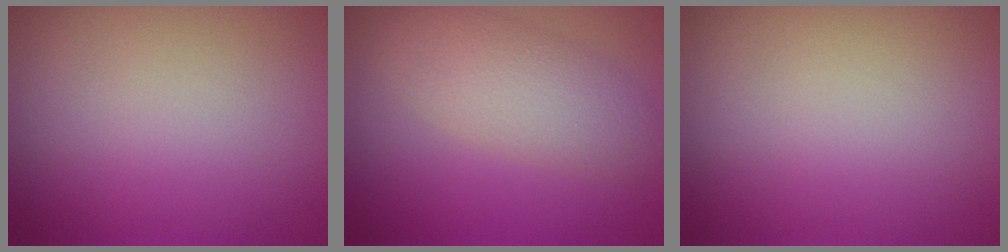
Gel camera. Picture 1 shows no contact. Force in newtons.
{"total": 4.1, "press": 4.1, "slide": 0.1}
{"total": 0.0}